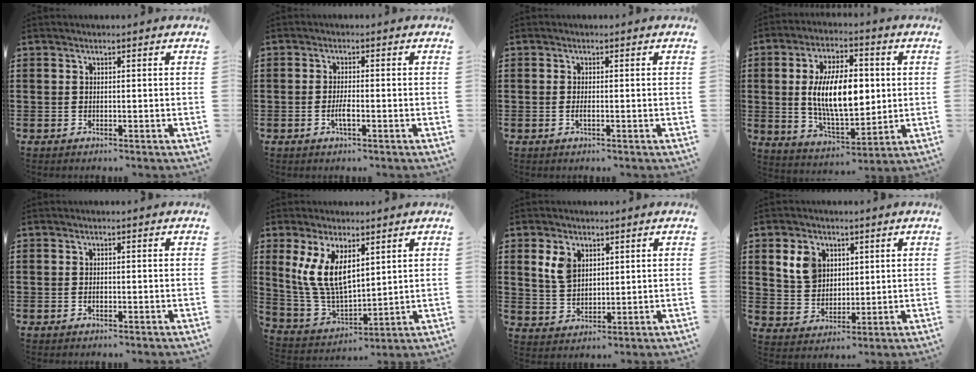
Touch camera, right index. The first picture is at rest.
{"total": 2.7, "force": [-1.0, 0.6, 2.4], "torque": [-0.051, 0.000, -0.019]}
{"total": 1.0, "force": [-0.3, 0.2, 0.9], "torque": [-0.017, -0.003, -0.005]}
{"total": 12.5, "force": [1.1, 6.1, 10.8], "torque": [-0.204, 0.005, 0.015]}
{"total": 0.5, "force": [-0.2, 0.3, 0.4], "torque": [-0.010, -0.002, -0.003]}
{"total": 9.4, "force": [3.9, 4.6, 7.2], "torque": [-0.172, -0.007, 0.070]}
{"total": 5.0, "force": [2.3, 3.3, 2.9], "torque": [-0.068, 0.011, 0.044]}
{"total": 6.2, "force": [2.6, 5.0, 2.6], "torque": [-0.066, 0.014, 0.047]}